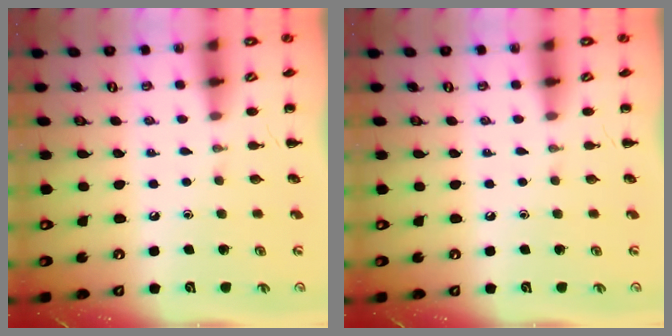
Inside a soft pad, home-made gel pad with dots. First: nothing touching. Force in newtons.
{"total": 0.0}